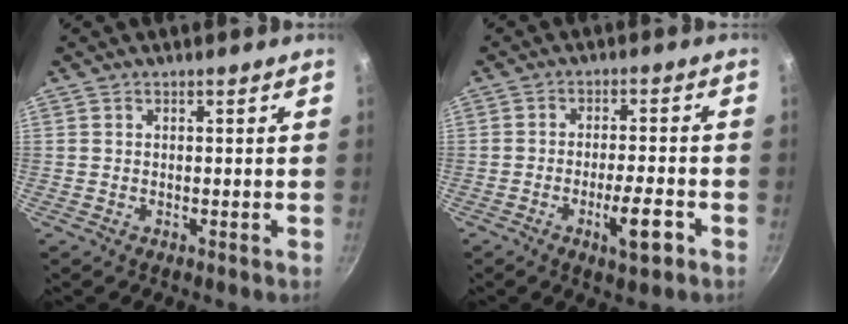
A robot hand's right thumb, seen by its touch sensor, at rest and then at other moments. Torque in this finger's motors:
{"motor_torque": [-0.09, 0.16, 0.06, 0.16, 0.02]}